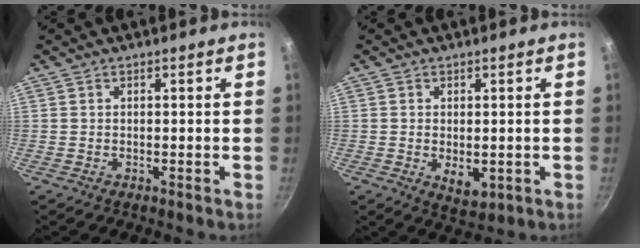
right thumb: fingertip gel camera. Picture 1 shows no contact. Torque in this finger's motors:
{"motor_torque": [-0.22, 0.16, -0.10, 0.05, 0.11]}